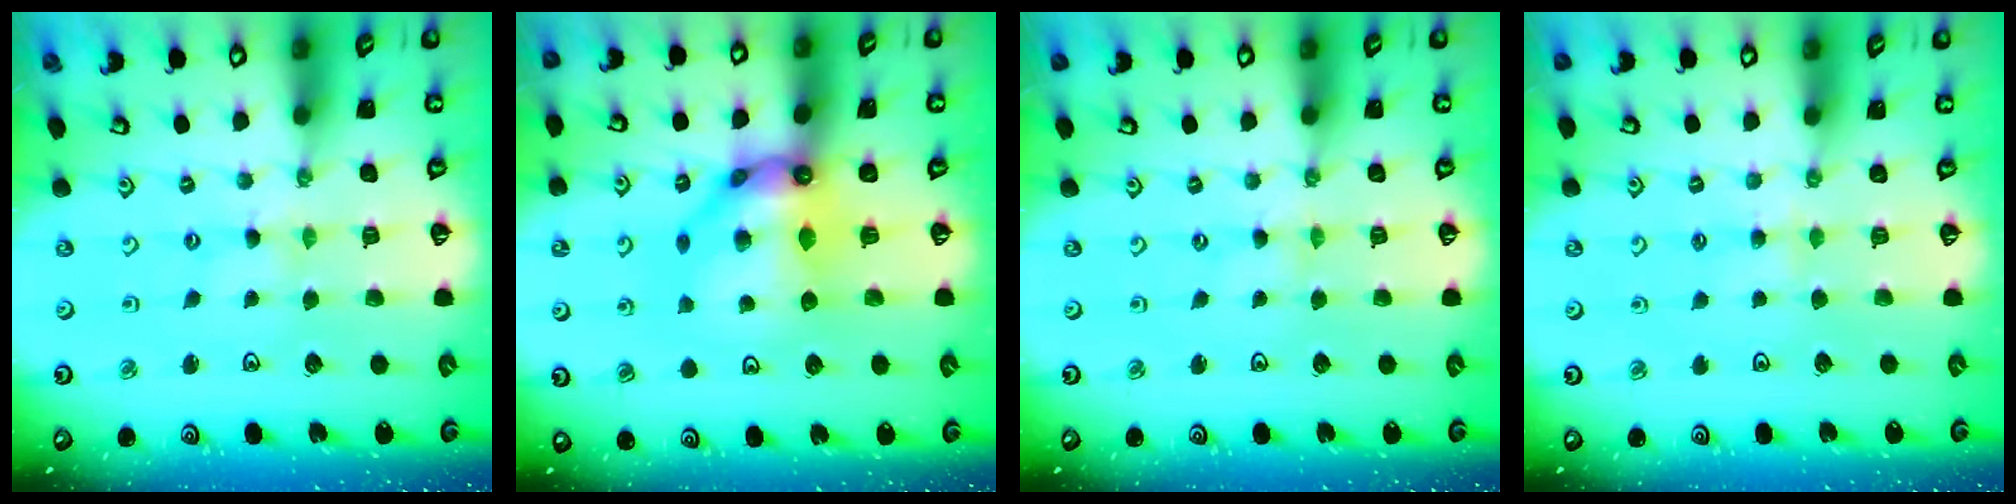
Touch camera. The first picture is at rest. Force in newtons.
{"total": 12.7, "press": 12.6, "slide": 1.6}
{"total": 0.0}
{"total": 2.5, "press": 2.5, "slide": 0.4}